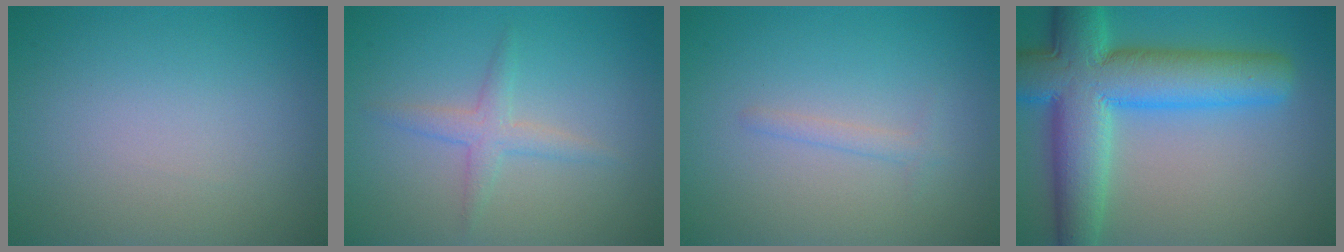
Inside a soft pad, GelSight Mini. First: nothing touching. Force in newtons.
{"total": 2.0, "press": 2.0, "slide": 0.1}
{"total": 1.0, "press": 1.0, "slide": 0.0}
{"total": 11.1, "press": 11.1, "slide": 0.4}